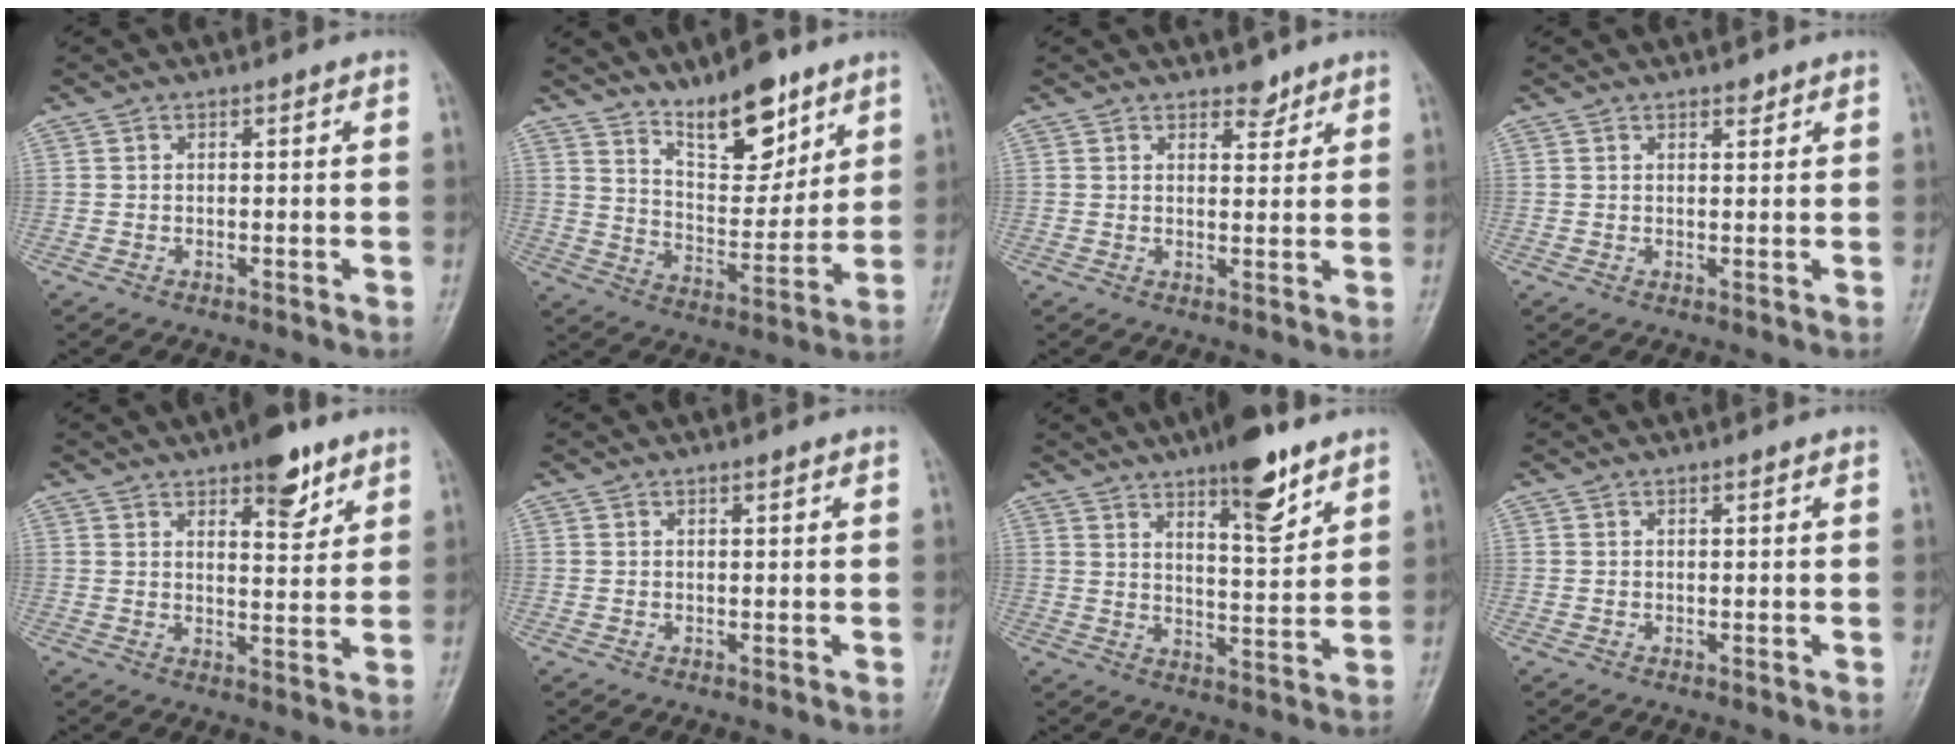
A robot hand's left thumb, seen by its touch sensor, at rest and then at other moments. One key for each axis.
{"total": 13.4, "fx": 9.4, "fy": 5.4, "fz": 7.9, "tx": -0.091, "ty": -0.071, "tz": 0.168}
{"total": 2.8, "fx": 2.3, "fy": 1.3, "fz": 1.0, "tx": 0.001, "ty": -0.016, "tz": 0.033}
{"total": 1.4, "fx": 1.1, "fy": 0.5, "fz": 0.6, "tx": -0.004, "ty": -0.008, "tz": 0.016}
{"total": 8.2, "fx": 5.3, "fy": 3.1, "fz": 5.5, "tx": -0.056, "ty": -0.030, "tz": 0.074}
{"total": 0.7, "fx": 0.6, "fy": 0.1, "fz": 0.4, "tx": -0.007, "ty": -0.004, "tz": 0.010}
{"total": 11.4, "fx": 7.5, "fy": 3.1, "fz": 8.0, "tx": -0.100, "ty": -0.047, "tz": 0.116}
{"total": 0.5, "fx": 0.4, "fy": 0.0, "fz": 0.3, "tx": -0.006, "ty": -0.002, "tz": 0.008}